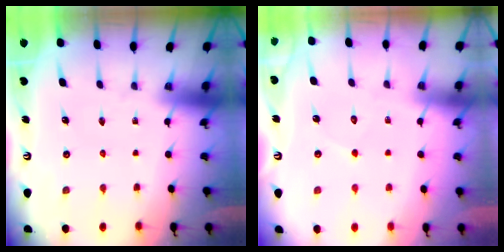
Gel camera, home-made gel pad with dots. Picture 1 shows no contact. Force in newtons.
{"total": 3.3, "press": 3.3, "slide": 0.3}